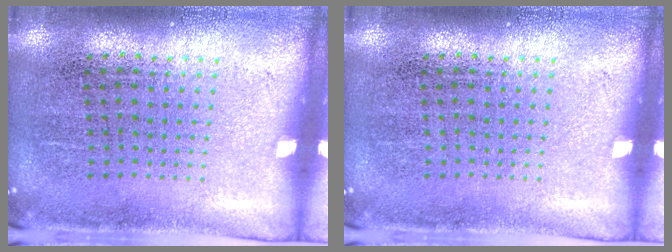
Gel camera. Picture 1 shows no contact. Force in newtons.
{"total": 0.0}